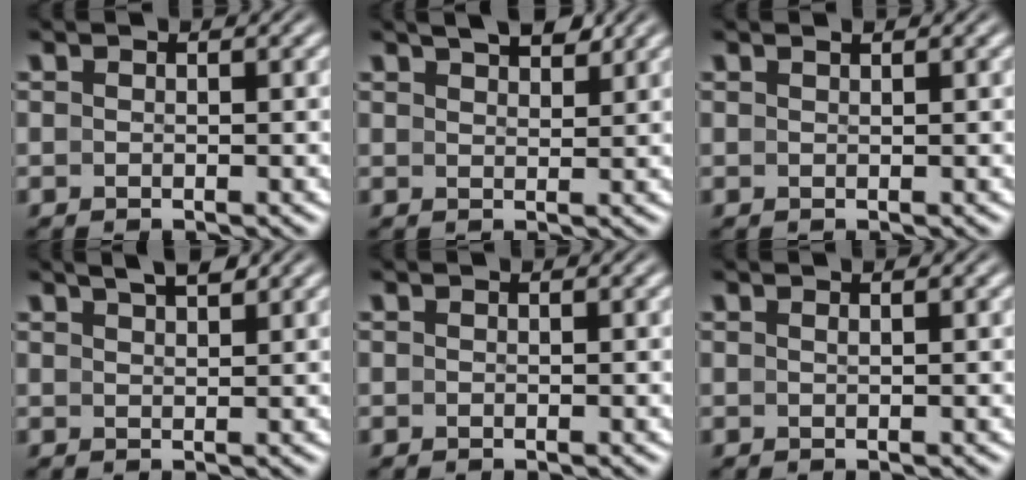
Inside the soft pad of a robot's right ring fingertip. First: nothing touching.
{"total": 3.4, "force": [2.8, 0.6, 1.7], "torque": [-0.010, 0.000, 0.050]}
{"total": 0.7, "force": [0.4, -0.6, -0.1], "torque": [0.004, -0.004, 0.012]}
{"total": 2.8, "force": [2.3, 0.1, 1.6], "torque": [-0.013, 0.002, 0.044]}
{"total": 0.0}
{"total": 0.7, "force": [0.1, -0.7, 0.2], "torque": [-0.003, -0.004, 0.008]}